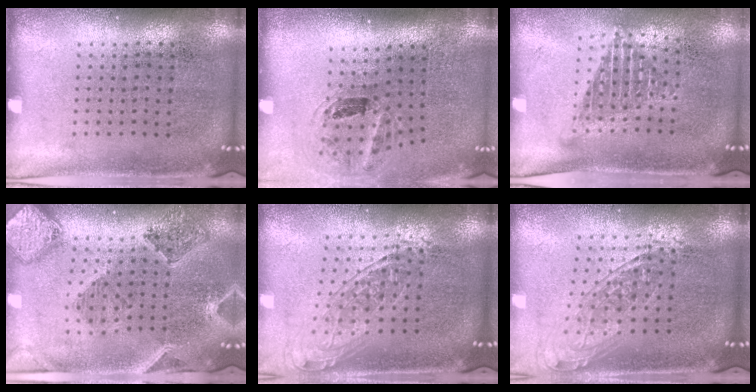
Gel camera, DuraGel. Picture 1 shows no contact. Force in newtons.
{"total": 1.2, "press": 1.0, "slide": 0.6}
{"total": 1.4, "press": 1.1, "slide": 0.8}
{"total": 1.5, "press": 1.4, "slide": 0.4}
{"total": 1.5, "press": 1.2, "slide": 0.9}
{"total": 1.7, "press": 1.4, "slide": 1.0}